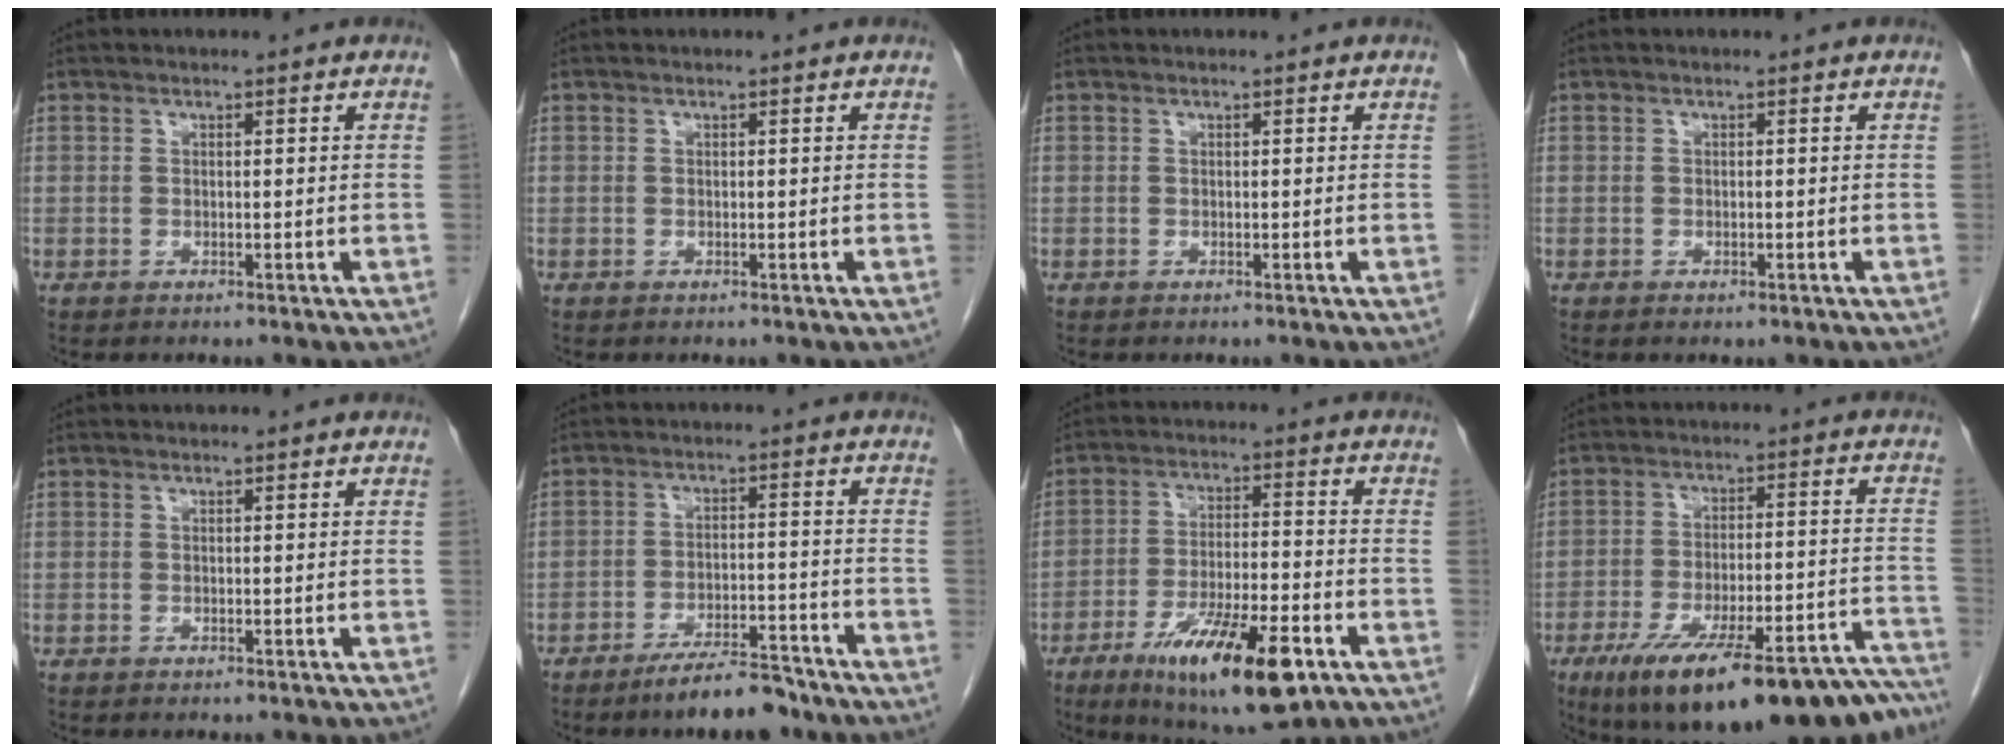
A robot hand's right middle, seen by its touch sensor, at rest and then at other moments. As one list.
[{"total": 0.0}, {"total": 0.0}, {"total": 0.6, "force": [-0.3, 0.2, 0.4], "torque": [-0.010, -0.003, -0.002]}, {"total": 0.0}, {"total": 7.5, "force": [-6.2, 1.3, 4.1], "torque": [-0.067, -0.010, -0.103]}, {"total": 15.7, "force": [-8.3, 3.2, 13.0], "torque": [-0.219, -0.022, -0.129]}, {"total": 27.8, "force": [-22.1, 4.6, 16.2], "torque": [-0.177, -0.003, -0.305]}]